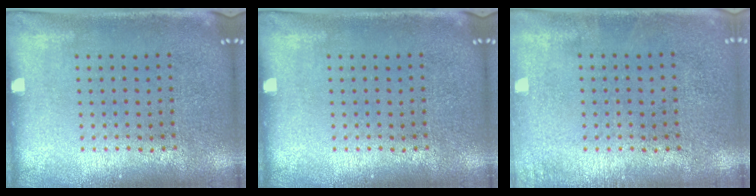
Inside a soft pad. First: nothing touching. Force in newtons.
{"total": 0.0}
{"total": 0.7, "press": 0.7, "slide": 0.1}